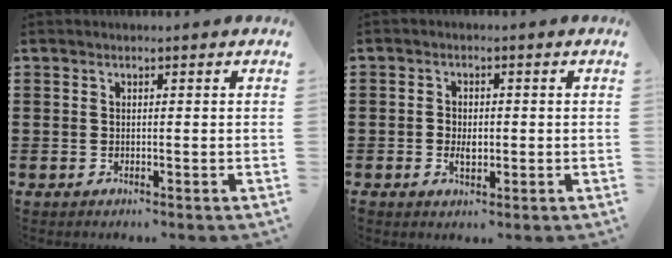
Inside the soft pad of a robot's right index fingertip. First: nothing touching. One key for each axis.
{"total": 2.3, "fx": -0.4, "fy": 1.4, "fz": 1.8, "tx": -0.036, "ty": 0.002, "tz": -0.006}